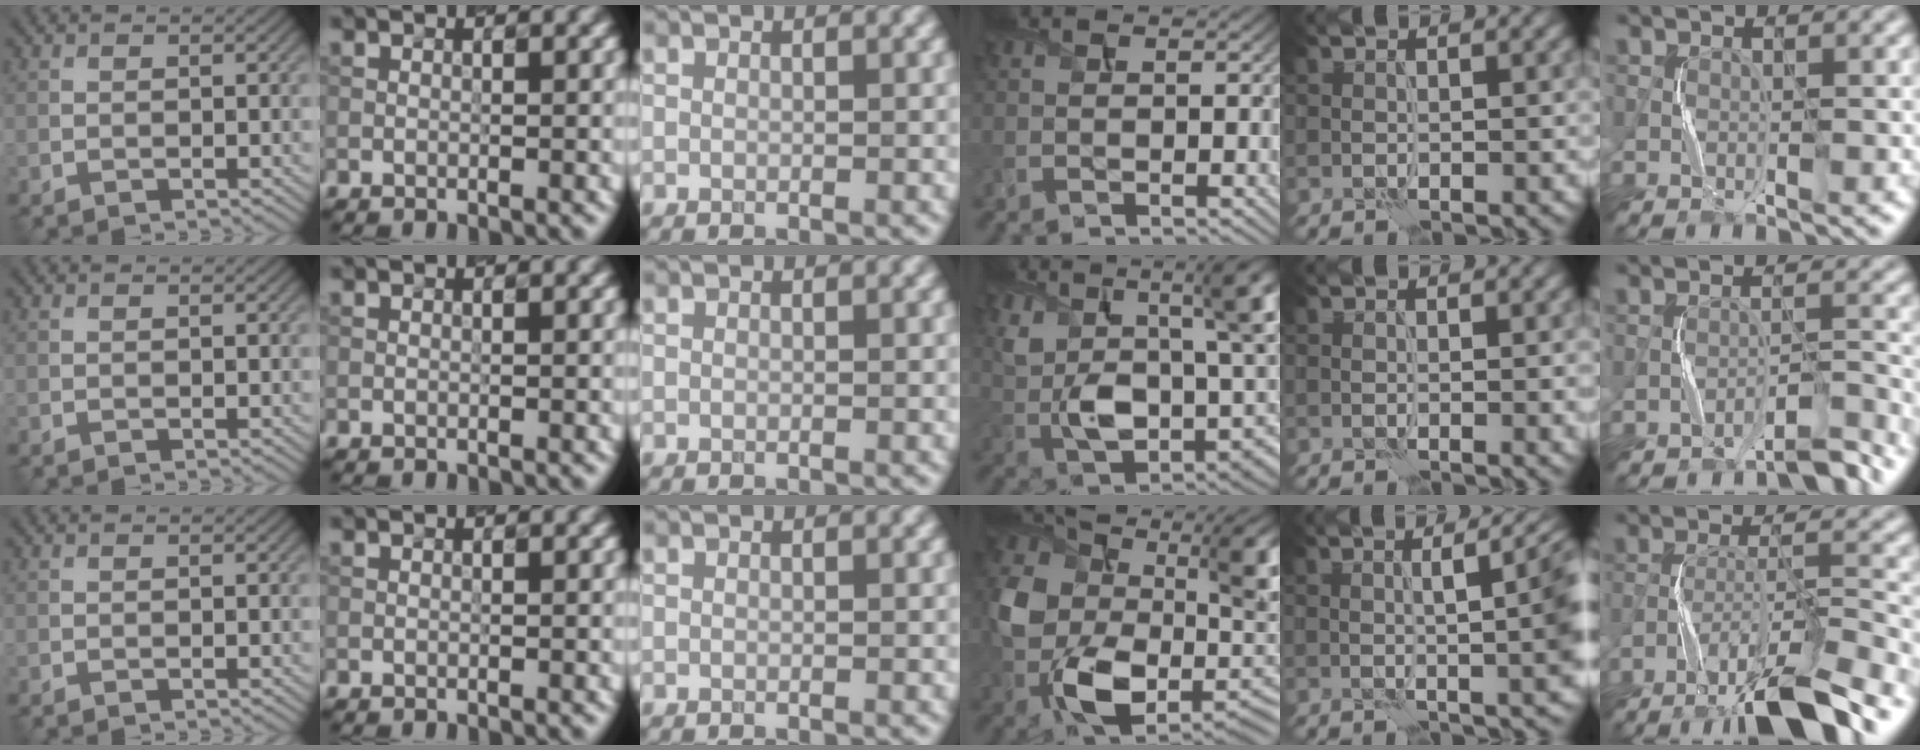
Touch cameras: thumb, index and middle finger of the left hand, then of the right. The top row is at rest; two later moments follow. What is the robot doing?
{"motion": "squeeze", "object": "stress ball aka squeeze ball"}